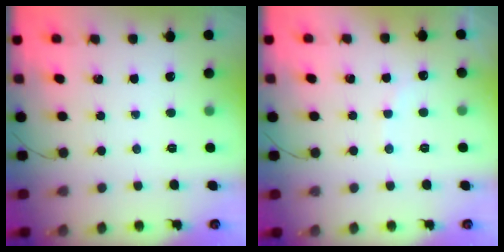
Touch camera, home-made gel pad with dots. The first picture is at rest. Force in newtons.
{"total": 6.0, "press": 5.9, "slide": 1.1}